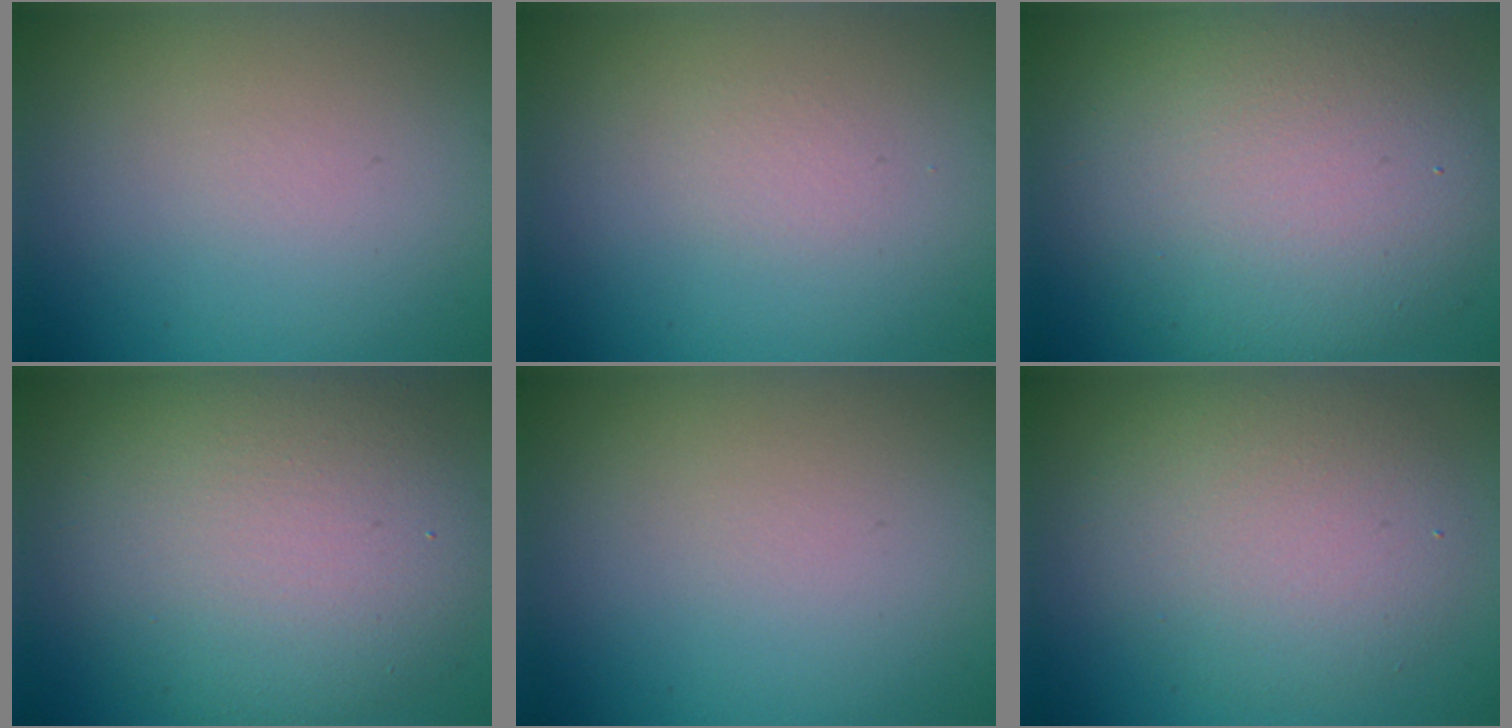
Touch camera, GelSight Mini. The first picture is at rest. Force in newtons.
{"total": 0.6, "press": 0.6, "slide": 0.0}
{"total": 11.1, "press": 11.1, "slide": 0.6}
{"total": 10.2, "press": 10.2, "slide": 0.7}
{"total": 0.0}
{"total": 5.7, "press": 5.7, "slide": 0.2}